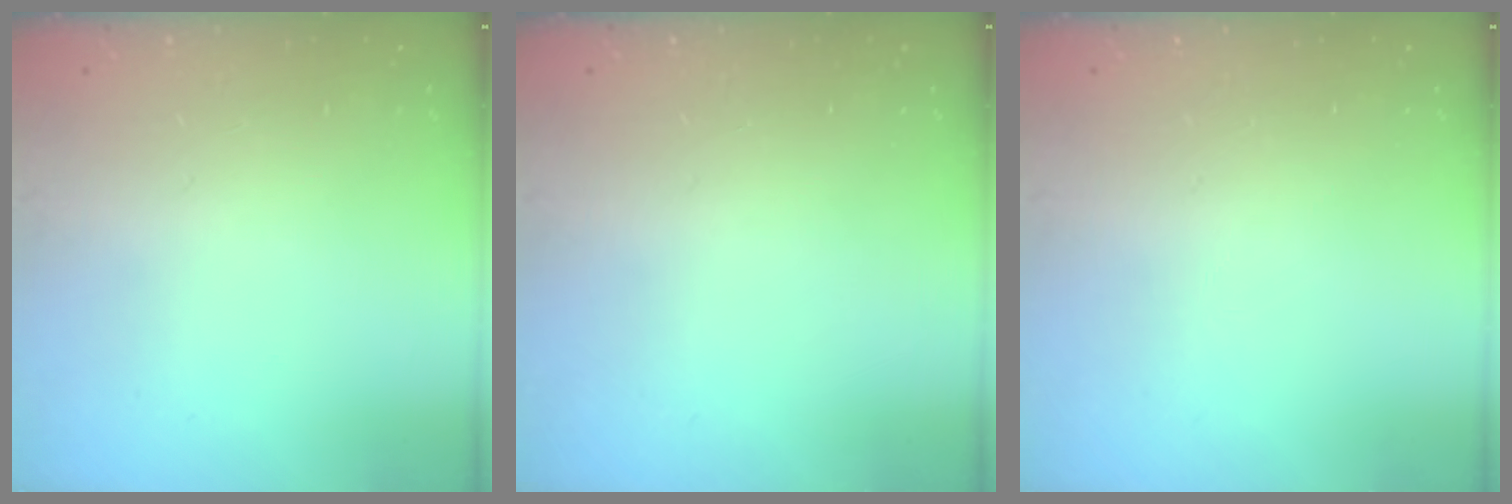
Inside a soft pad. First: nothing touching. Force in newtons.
{"total": 0.0}
{"total": 0.0}